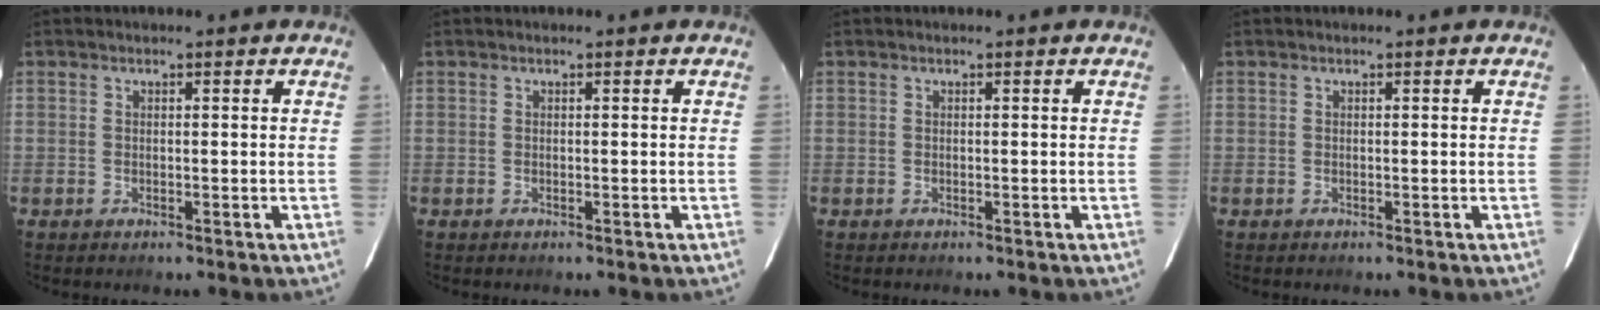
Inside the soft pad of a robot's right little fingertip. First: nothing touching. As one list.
[{"total": 0.0}, {"total": 0.0}, {"total": 0.0}]